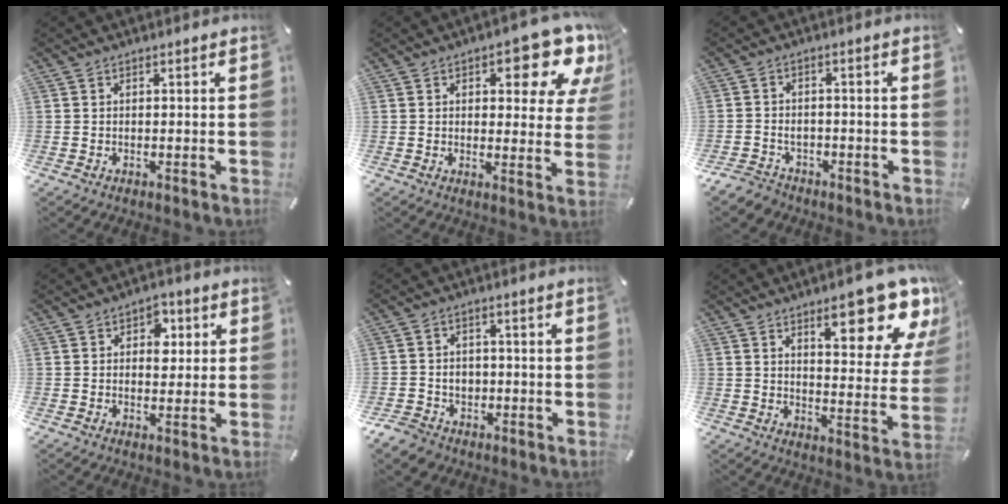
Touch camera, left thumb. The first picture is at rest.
{"total": 13.7, "force": [7.5, 5.7, 10.0], "torque": [-0.113, -0.049, 0.121]}
{"total": 4.2, "force": [-2.8, 2.9, 1.2], "torque": [-0.031, 0.010, -0.055]}
{"total": 5.4, "force": [1.2, 3.9, 3.5], "torque": [-0.025, -0.009, 0.010]}
{"total": 5.3, "force": [-1.9, 4.9, 1.0], "torque": [-0.035, 0.014, -0.035]}
{"total": 17.1, "force": [11.2, 5.8, 11.6], "torque": [-0.138, -0.083, 0.177]}